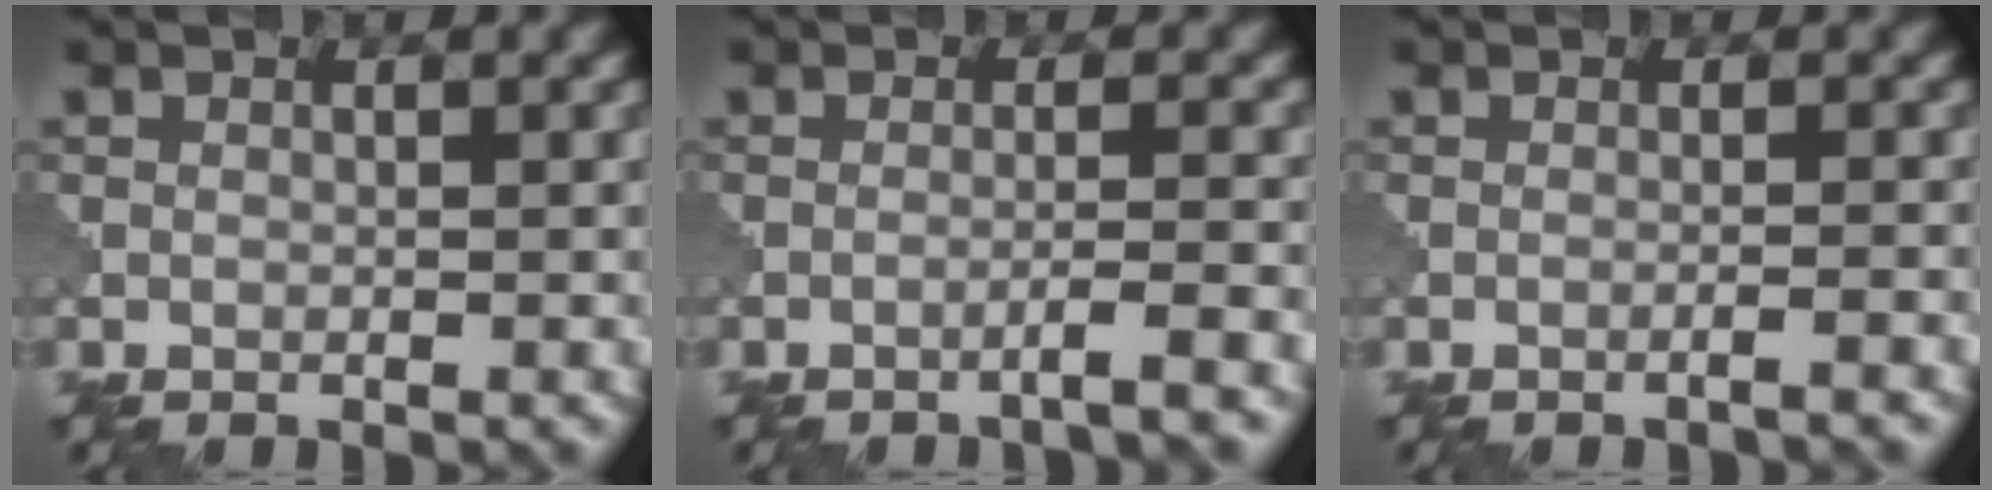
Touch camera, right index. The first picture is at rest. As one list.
[{"total": 2.2, "force": [-1.3, 0.0, 1.8], "torque": [-0.015, 0.012, -0.038]}, {"total": 1.5, "force": [-0.9, 0.1, 1.2], "torque": [-0.011, 0.004, -0.031]}]